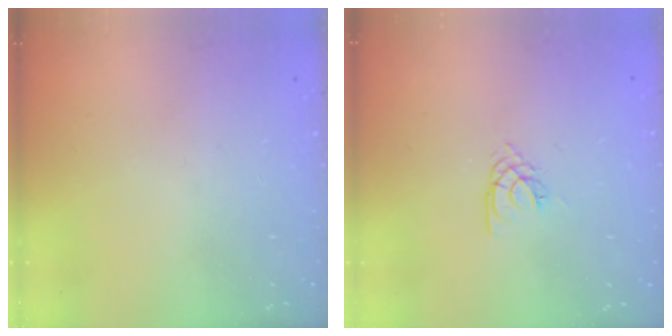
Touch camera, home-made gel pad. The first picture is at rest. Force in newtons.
{"total": 1.4, "press": 1.3, "slide": 0.3}